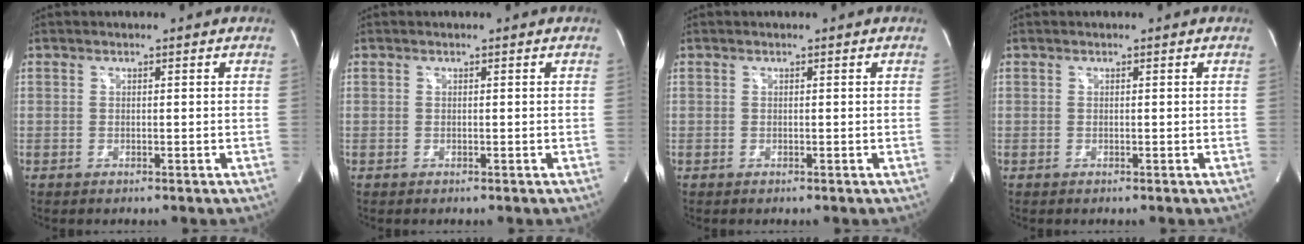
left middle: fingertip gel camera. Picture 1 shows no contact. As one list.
[{"total": 0.0}, {"total": 0.0}, {"total": 0.0}]